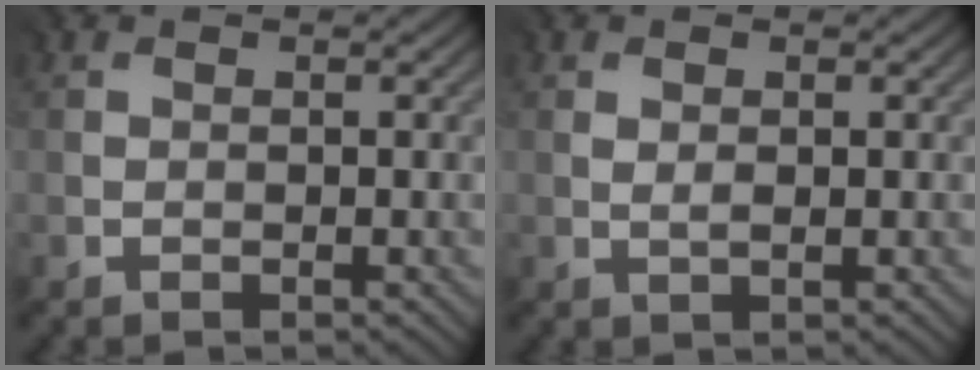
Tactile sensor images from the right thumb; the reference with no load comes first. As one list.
[{"total": 0.6, "force": [0.3, 0.3, 0.5], "torque": [-0.010, -0.003, 0.007]}]